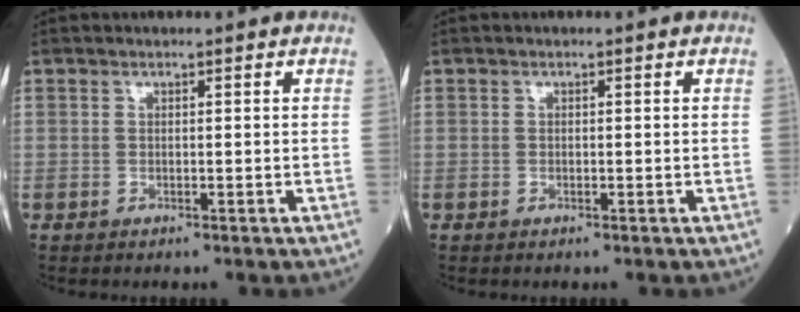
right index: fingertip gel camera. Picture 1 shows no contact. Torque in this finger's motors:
{"motor_torque": [-0.05, -0.03, -0.03, -0.01]}